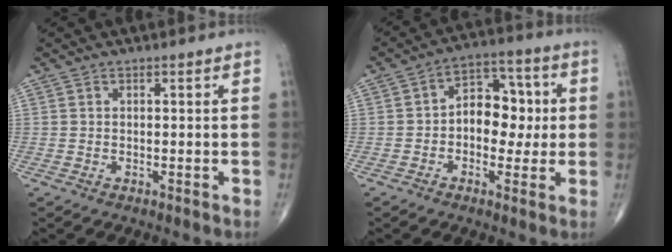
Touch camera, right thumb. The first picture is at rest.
{"total": 10.2, "force": [0.0, 7.0, 7.4], "torque": [-0.064, 0.028, -0.010]}